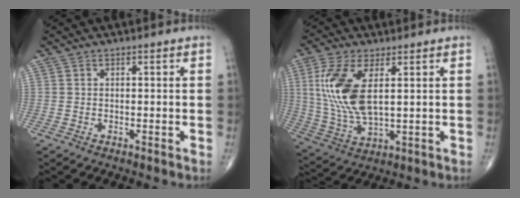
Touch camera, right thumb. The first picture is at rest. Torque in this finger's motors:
{"motor_torque": [0.60, 3.27, 1.45, 0.19, 0.60]}